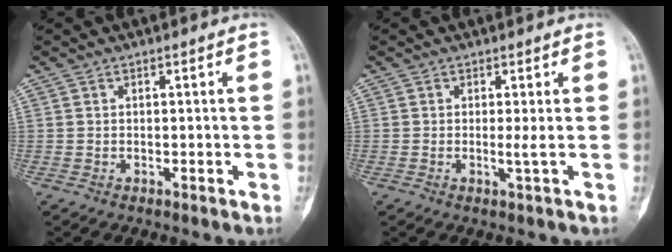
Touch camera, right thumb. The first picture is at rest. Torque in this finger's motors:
{"motor_torque": [0.63, 0.75, 0.28, 0.07, 0.12]}